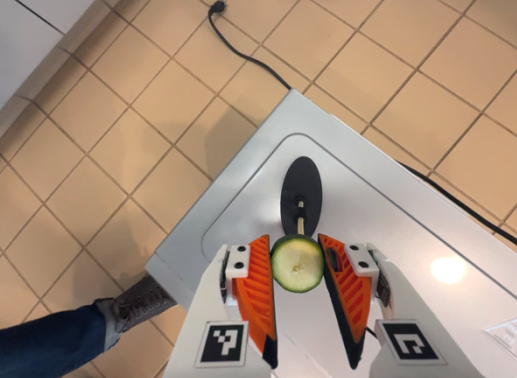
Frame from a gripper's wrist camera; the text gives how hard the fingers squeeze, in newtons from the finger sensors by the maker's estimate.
{"total": 6.3, "left": 5.9, "right": 6.6}